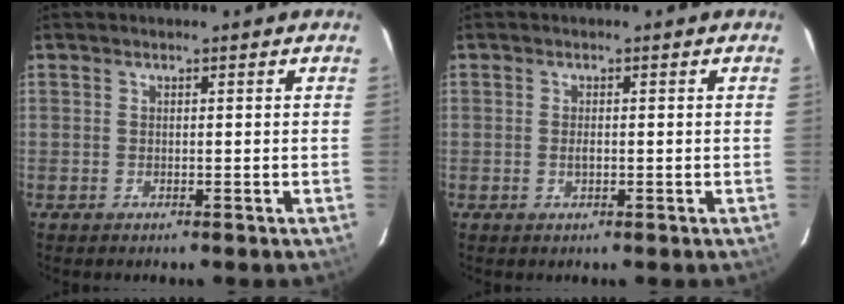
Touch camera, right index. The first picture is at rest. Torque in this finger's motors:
{"motor_torque": [-0.02, 0.03, 0.01, 0.02]}